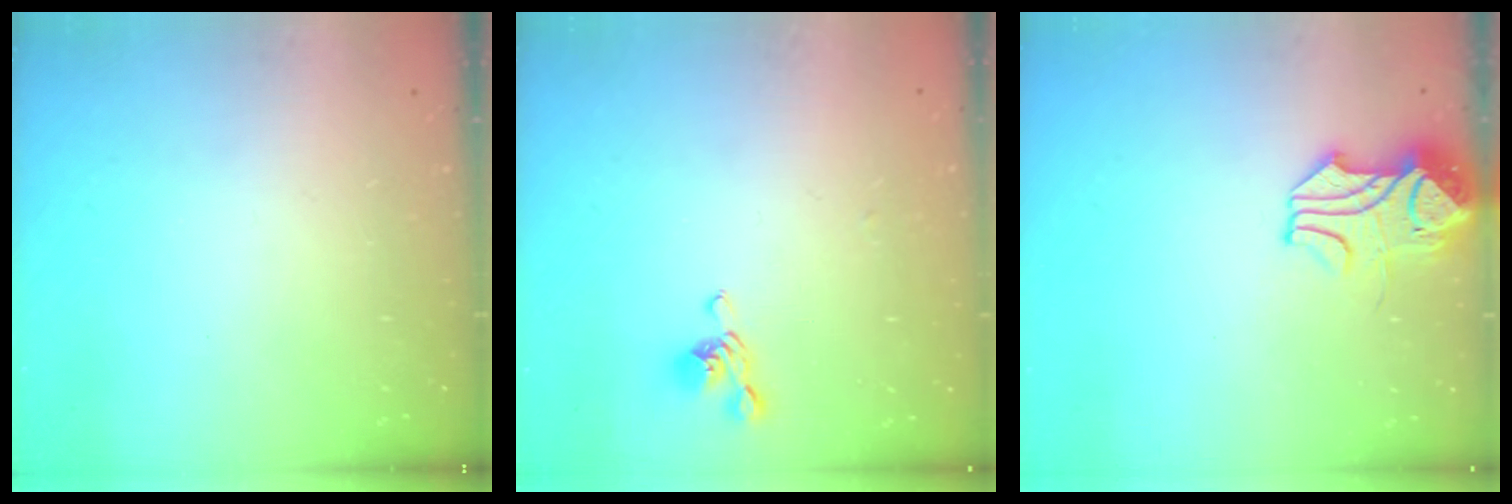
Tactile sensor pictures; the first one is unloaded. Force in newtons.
{"total": 3.8, "press": 3.8, "slide": 0.6}
{"total": 6.0, "press": 6.0, "slide": 0.8}